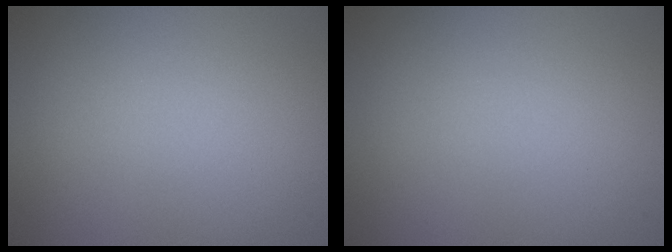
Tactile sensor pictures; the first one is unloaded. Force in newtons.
{"total": 0.0}